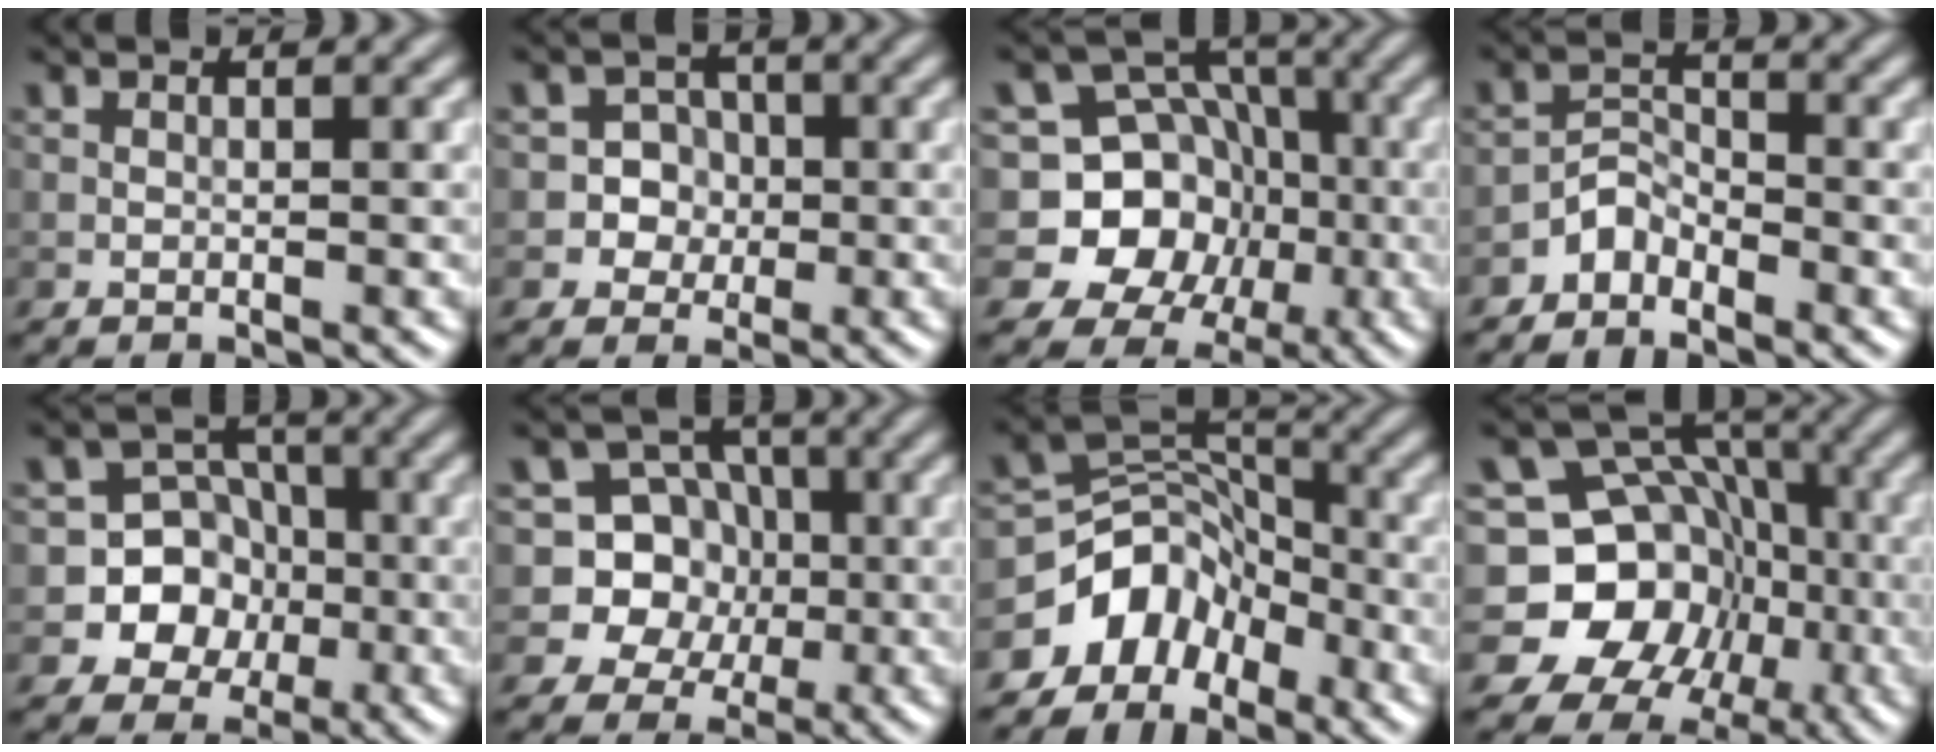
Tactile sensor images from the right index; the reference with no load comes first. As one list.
[{"total": 3.0, "force": [-0.6, 2.9, 0.6], "torque": [0.012, 0.008, -0.026]}, {"total": 9.8, "force": [-1.6, 9.1, 3.2], "torque": [-0.060, 0.027, -0.059]}, {"total": 2.3, "force": [-1.9, 1.2, 0.7], "torque": [-0.005, 0.013, -0.041]}, {"total": 8.1, "force": [-2.3, 7.5, 2.0], "torque": [-0.014, 0.014, -0.067]}, {"total": 9.2, "force": [0.5, 8.8, 2.7], "torque": [-0.061, 0.038, -0.016]}, {"total": 5.9, "force": [-3.6, 4.2, 2.1], "torque": [-0.016, 0.006, -0.074]}, {"total": 14.2, "force": [-3.3, 12.9, 4.8], "torque": [-0.094, 0.009, -0.071]}]